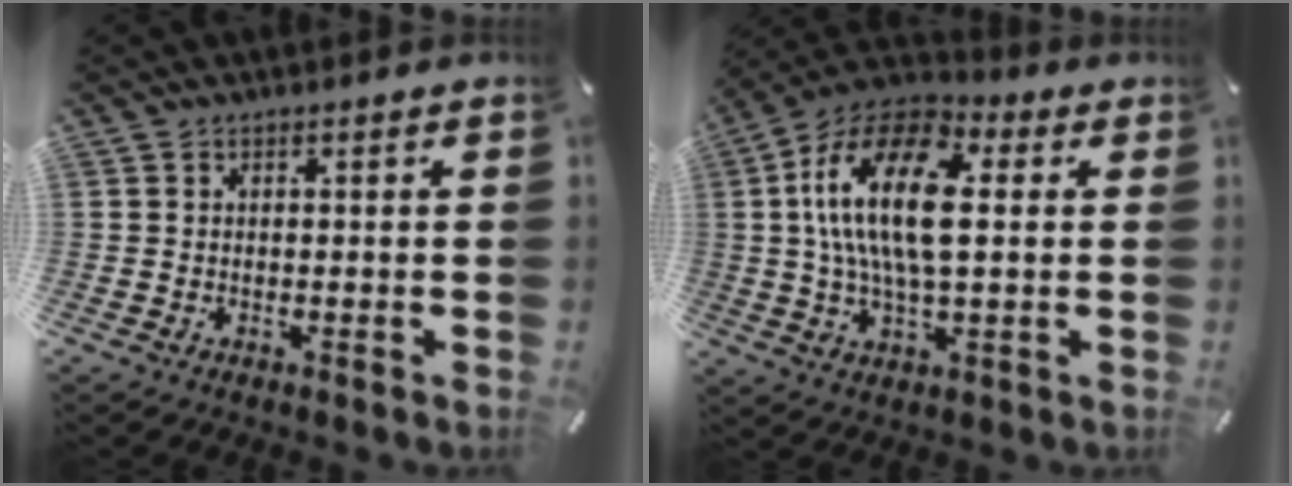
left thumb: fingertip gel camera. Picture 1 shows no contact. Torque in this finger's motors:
{"motor_torque": [0.81, 1.61, 1.68, -1.09, 0.68]}